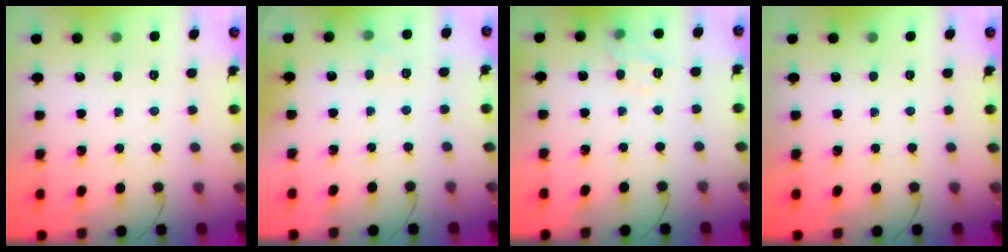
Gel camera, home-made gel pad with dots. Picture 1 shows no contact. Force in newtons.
{"total": 5.0, "press": 4.9, "slide": 1.2}
{"total": 8.1, "press": 8.1, "slide": 0.9}
{"total": 0.0}